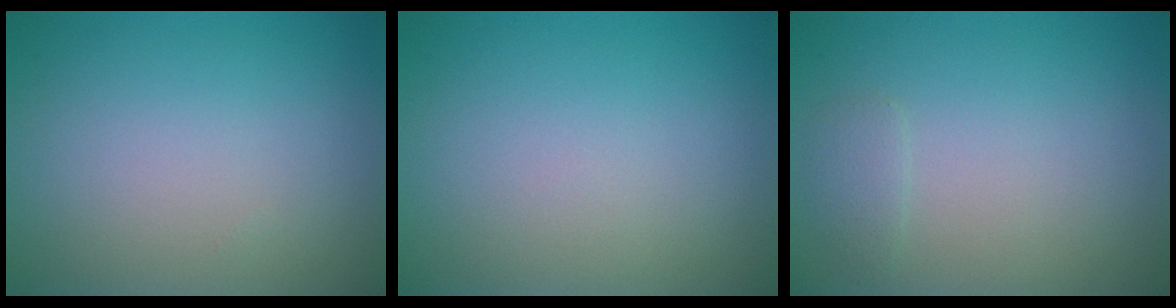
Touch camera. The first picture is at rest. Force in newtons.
{"total": 0.0}
{"total": 1.0, "press": 1.0, "slide": 0.1}